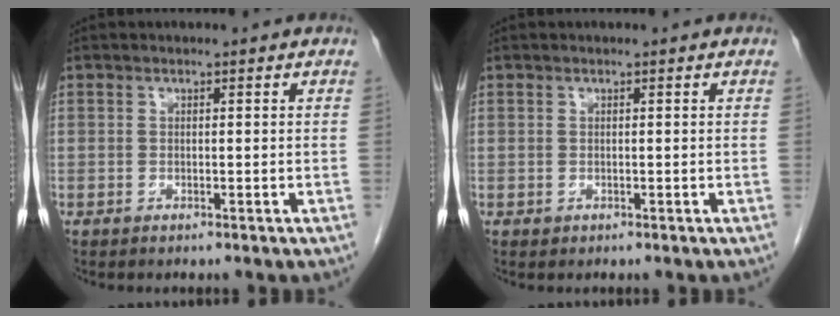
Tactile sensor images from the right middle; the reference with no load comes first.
{"total": 0.0}